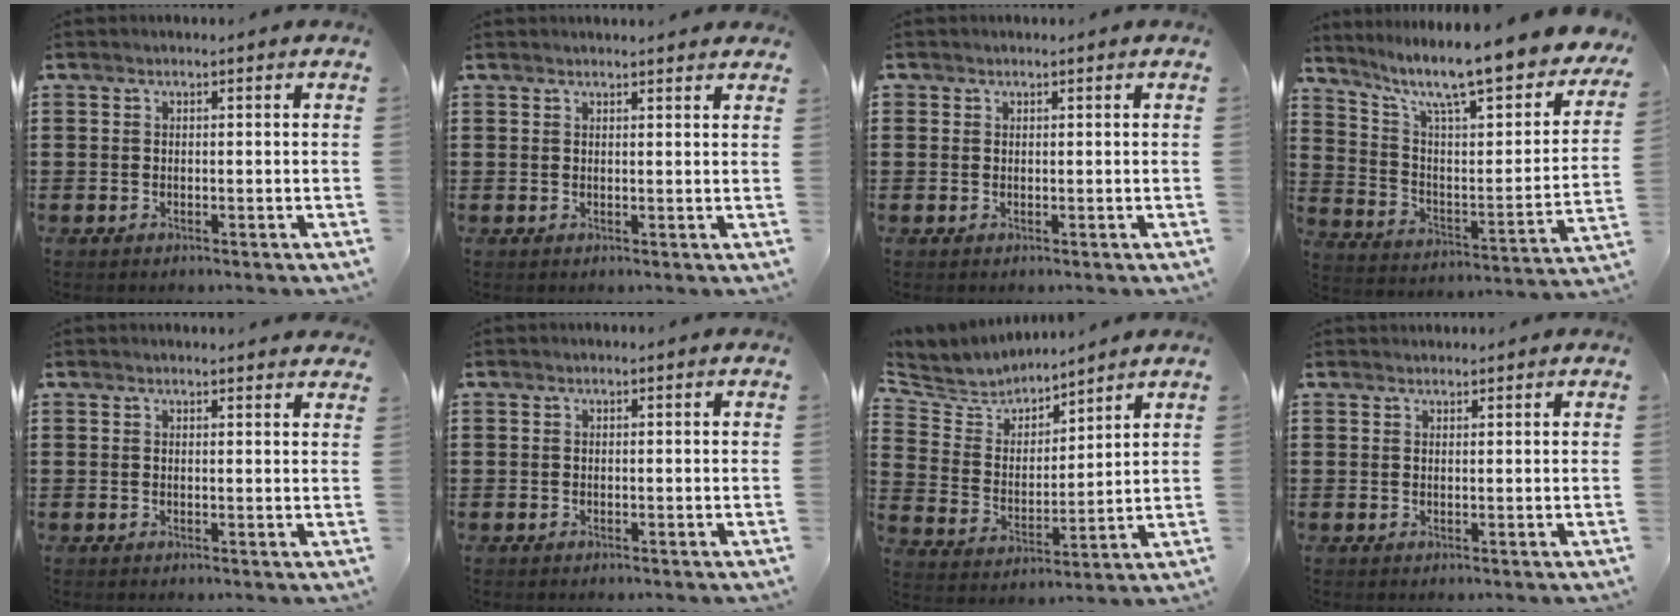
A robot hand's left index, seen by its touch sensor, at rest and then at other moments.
{"total": 1.5, "force": [1.4, -0.1, 0.4], "torque": [-0.010, 0.000, 0.027]}
{"total": 0.6, "force": [0.4, 0.4, 0.1], "torque": [-0.004, 0.002, 0.008]}
{"total": 10.4, "force": [8.4, 1.3, 5.9], "torque": [-0.126, -0.073, 0.135]}
{"total": 1.4, "force": [1.4, 0.0, 0.3], "torque": [-0.009, 0.000, 0.028]}
{"total": 0.0}
{"total": 5.2, "force": [5.0, 1.5, -0.1], "torque": [-0.035, -0.037, 0.084]}
{"total": 1.0, "force": [1.0, 0.1, 0.0], "torque": [-0.002, -0.001, 0.020]}